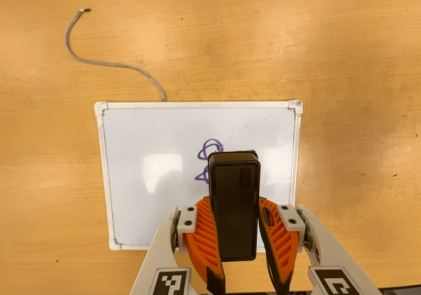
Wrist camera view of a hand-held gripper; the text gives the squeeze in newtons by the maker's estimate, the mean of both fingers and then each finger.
{"total": 7.4, "left": 6.3, "right": 8.5}